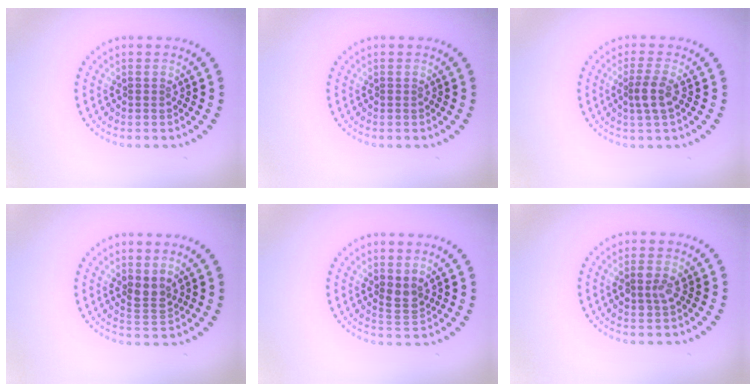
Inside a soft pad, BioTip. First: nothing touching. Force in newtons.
{"total": 0.0}
{"total": 2.2, "press": 1.8, "slide": 1.2}
{"total": 1.9, "press": 1.6, "slide": 1.0}
{"total": 1.8, "press": 1.5, "slide": 0.9}
{"total": 2.0, "press": 1.9, "slide": 0.3}